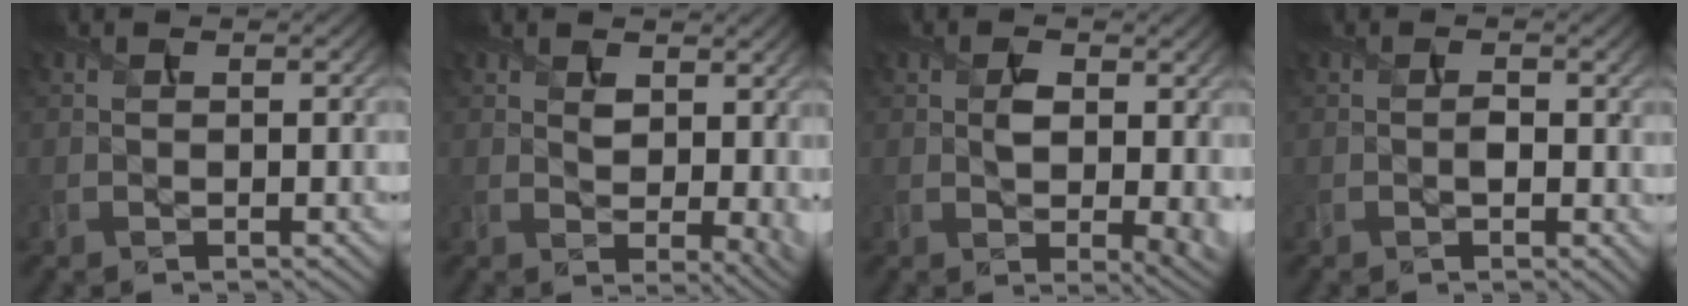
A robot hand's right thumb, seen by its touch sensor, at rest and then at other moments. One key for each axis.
{"total": 5.1, "fx": 1.6, "fy": 3.0, "fz": 3.8, "tx": -0.060, "ty": -0.007, "tz": 0.032}
{"total": 5.1, "fx": 0.6, "fy": 2.6, "fz": 4.3, "tx": -0.069, "ty": -0.007, "tz": 0.014}
{"total": 1.9, "fx": -0.2, "fy": 0.9, "fz": 1.7, "tx": -0.027, "ty": -0.004, "tz": -0.002}